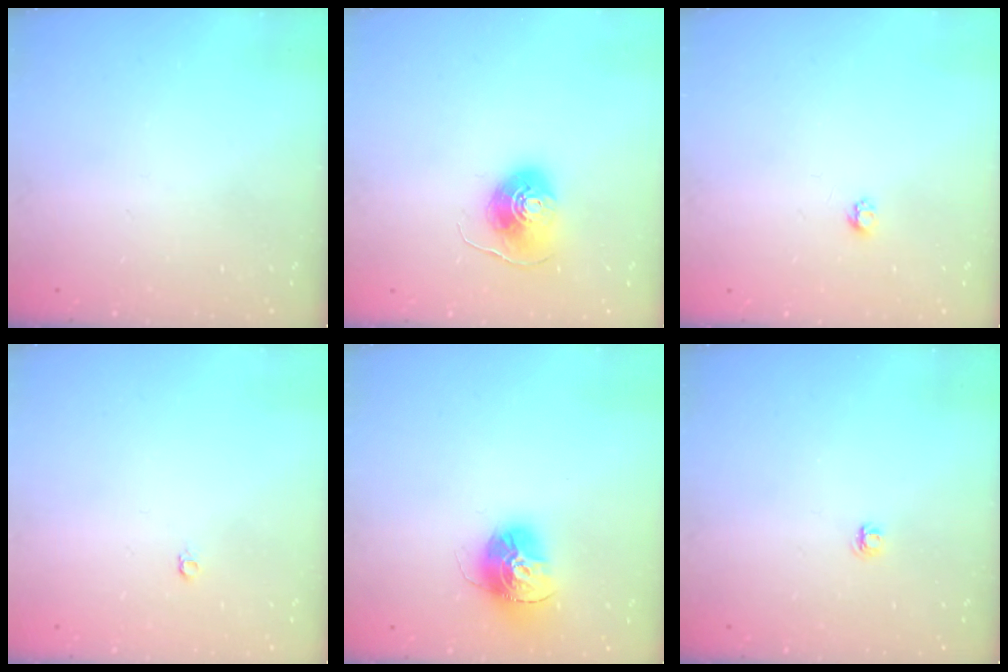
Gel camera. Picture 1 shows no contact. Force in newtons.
{"total": 8.7, "press": 8.7, "slide": 0.5}
{"total": 2.7, "press": 2.7, "slide": 0.4}
{"total": 3.3, "press": 3.3, "slide": 0.3}
{"total": 14.6, "press": 14.6, "slide": 1.5}
{"total": 4.1, "press": 4.1, "slide": 0.5}